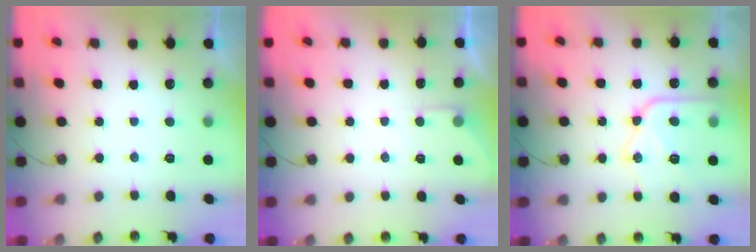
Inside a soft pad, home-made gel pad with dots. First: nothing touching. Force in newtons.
{"total": 3.1, "press": 3.1, "slide": 0.5}
{"total": 16.4, "press": 16.3, "slide": 1.6}